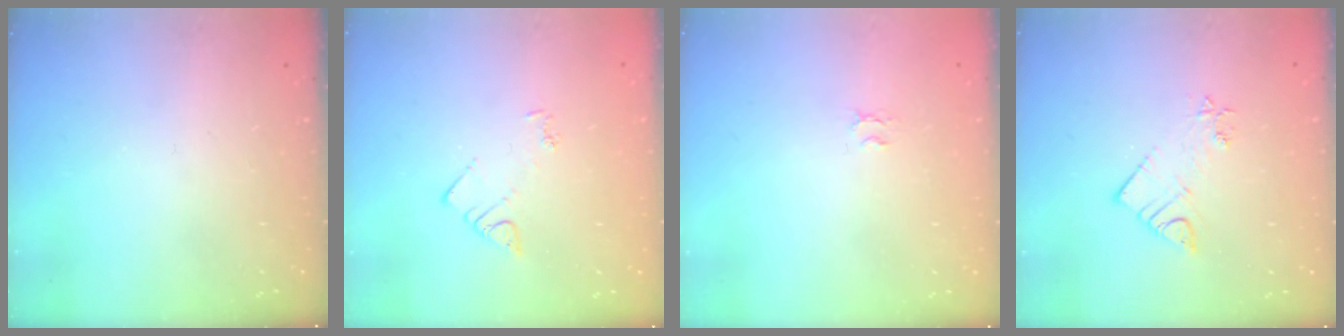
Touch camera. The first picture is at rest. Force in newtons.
{"total": 3.8, "press": 3.8, "slide": 0.5}
{"total": 1.9, "press": 1.9, "slide": 0.2}
{"total": 7.5, "press": 7.5, "slide": 0.8}